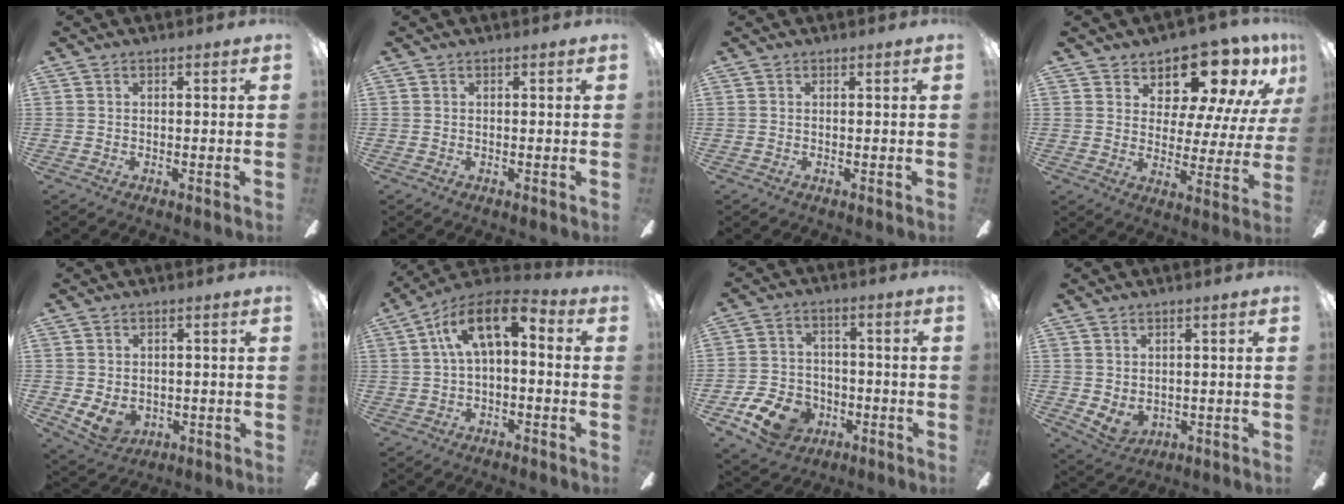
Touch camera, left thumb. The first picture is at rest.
{"total": 0.0}
{"total": 0.0}
{"total": 14.4, "force": [11.3, 6.2, 6.5], "torque": [-0.100, -0.086, 0.195]}
{"total": 5.6, "force": [-0.7, 4.3, 3.5], "torque": [-0.080, 0.003, -0.014]}
{"total": 12.2, "force": [3.4, 6.2, 9.9], "torque": [-0.167, -0.001, 0.060]}
{"total": 11.2, "force": [-6.0, 7.8, 5.3], "torque": [-0.108, 0.043, -0.108]}
{"total": 4.3, "force": [0.3, 3.3, 2.7], "torque": [-0.054, -0.002, 0.005]}